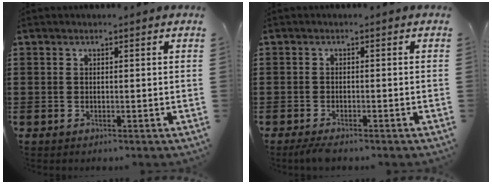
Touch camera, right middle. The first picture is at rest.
{"total": 1.6, "force": [-1.4, 0.2, 0.8], "torque": [-0.029, -0.005, -0.031]}